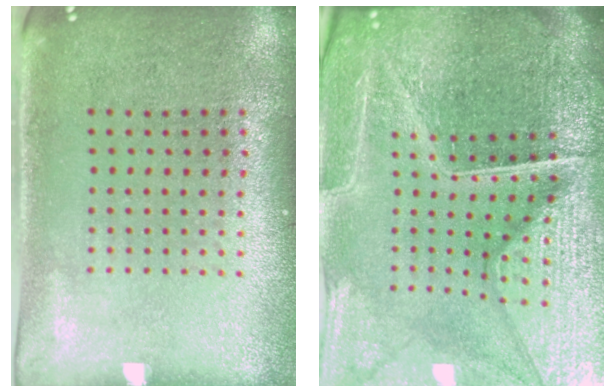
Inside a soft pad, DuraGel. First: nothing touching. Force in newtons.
{"total": 6.3, "press": 5.7, "slide": 2.6}